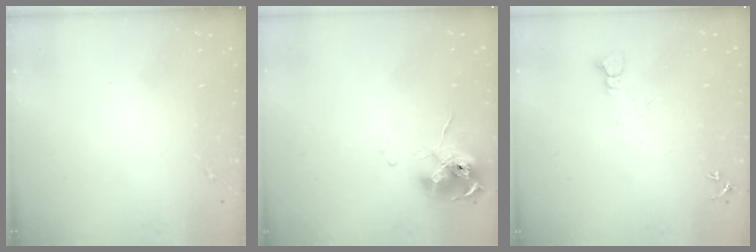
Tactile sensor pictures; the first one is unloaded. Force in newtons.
{"total": 11.2, "press": 11.1, "slide": 1.1}
{"total": 4.2, "press": 4.1, "slide": 0.4}